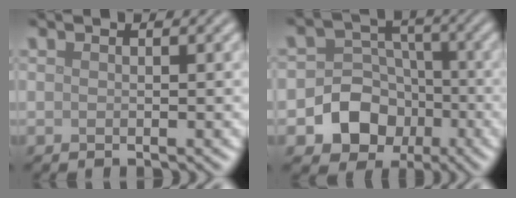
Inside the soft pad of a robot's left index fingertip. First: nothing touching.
{"total": 7.4, "force": [-2.7, 6.4, 2.4], "torque": [-0.014, 0.001, -0.073]}